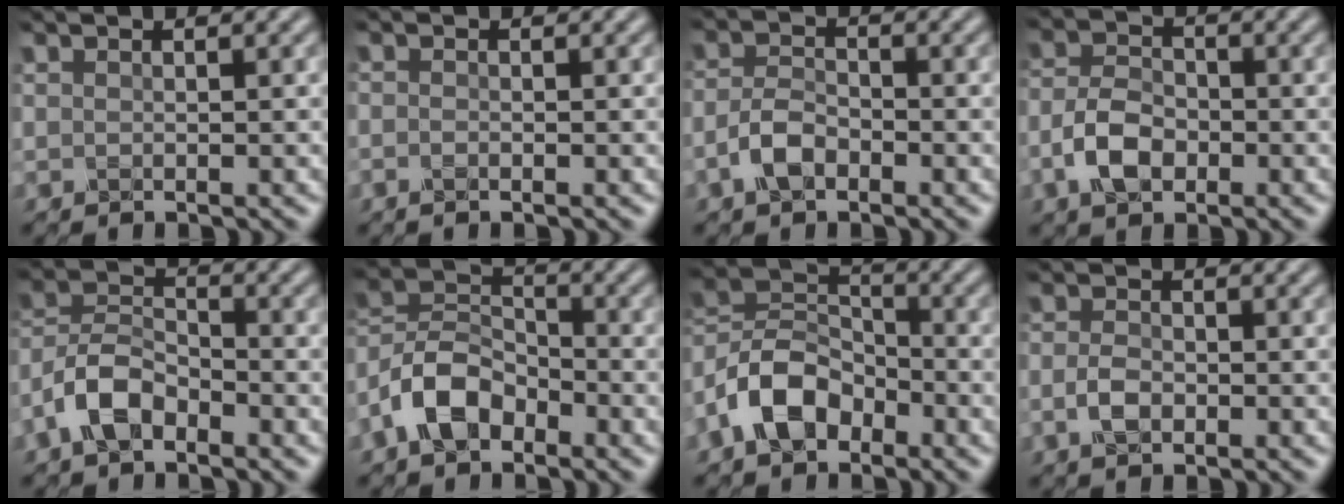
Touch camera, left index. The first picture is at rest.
{"total": 0.8, "force": [-0.8, 0.1, 0.1], "torque": [0.000, -0.005, -0.018]}
{"total": 3.0, "force": [-2.0, 1.6, 1.7], "torque": [-0.034, 0.002, -0.048]}
{"total": 4.1, "force": [-2.0, 2.6, 2.5], "torque": [-0.052, 0.000, -0.048]}
{"total": 4.8, "force": [-3.3, 2.4, 2.6], "torque": [-0.049, 0.006, -0.078]}
{"total": 5.9, "force": [-3.8, 3.4, 3.0], "torque": [-0.059, 0.005, -0.088]}
{"total": 6.7, "force": [-4.1, 4.1, 3.4], "torque": [-0.061, 0.004, -0.094]}
{"total": 2.3, "force": [-1.2, 1.3, 1.4], "torque": [-0.029, -0.003, -0.031]}